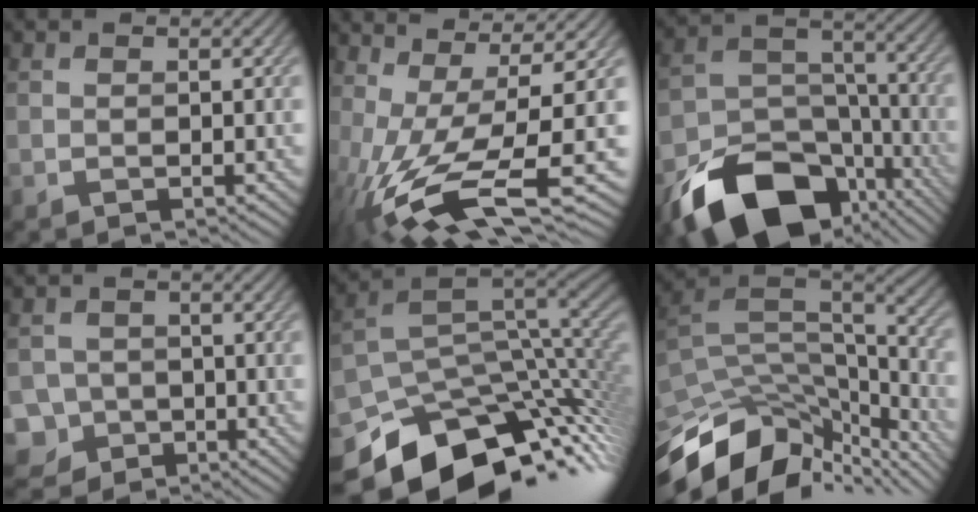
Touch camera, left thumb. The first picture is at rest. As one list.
[{"total": 15.3, "force": [-3.3, 4.6, 14.2], "torque": [-0.298, -0.013, -0.047]}, {"total": 16.9, "force": [-10.5, 9.7, 9.0], "torque": [-0.182, -0.046, -0.169]}, {"total": 5.1, "force": [-2.5, 4.2, 1.2], "torque": [-0.023, -0.003, -0.054]}, {"total": 14.1, "force": [-6.2, 8.6, 9.4], "torque": [-0.192, -0.045, -0.090]}, {"total": 14.4, "force": [-8.2, 7.2, 9.4], "torque": [-0.224, -0.024, -0.122]}]